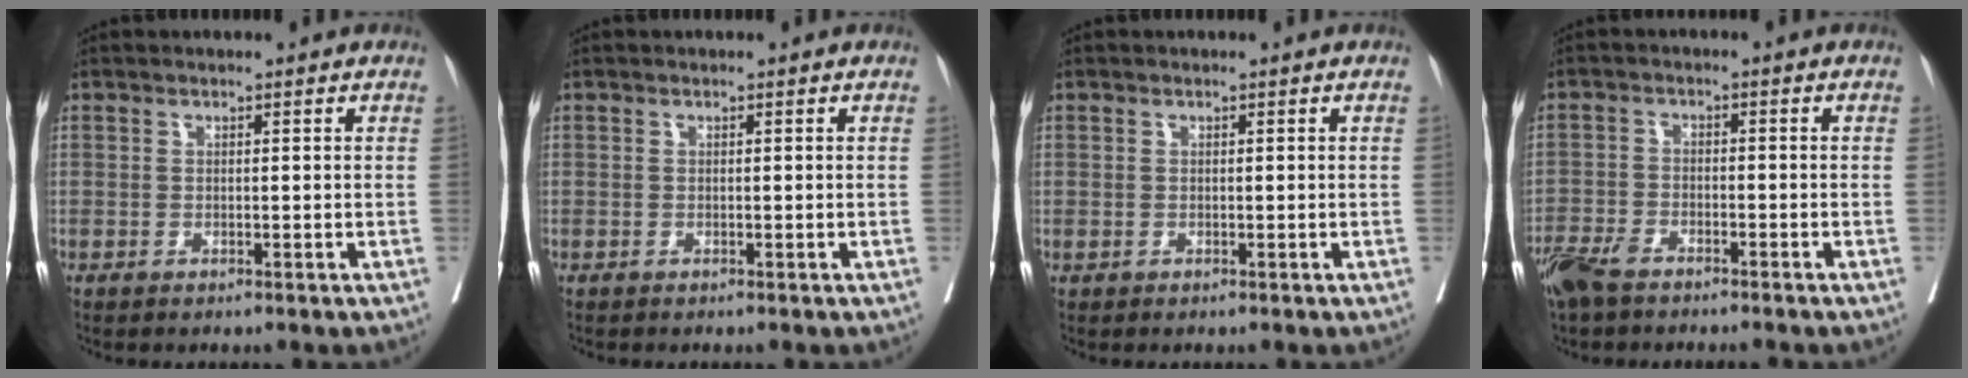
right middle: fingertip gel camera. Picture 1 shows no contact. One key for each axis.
{"total": 0.0}
{"total": 0.0}
{"total": 6.9, "fx": -5.7, "fy": 1.8, "fz": 3.5, "tx": -0.064, "ty": -0.013, "tz": -0.104}